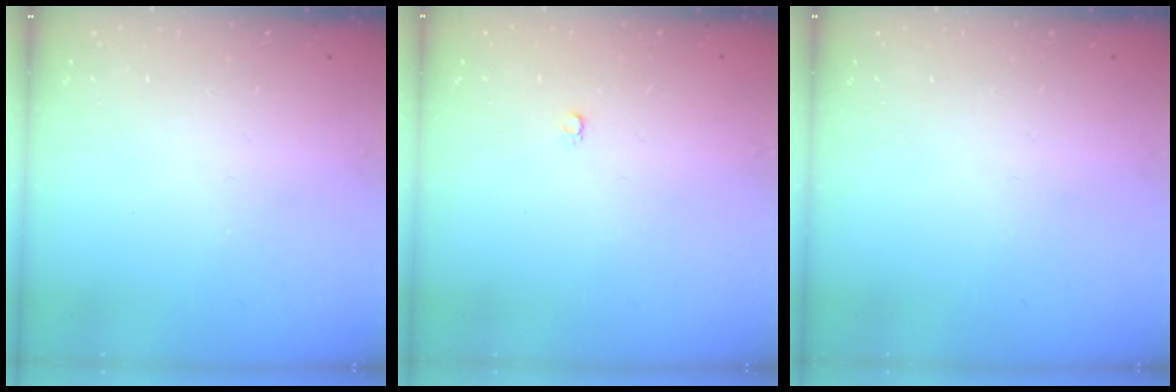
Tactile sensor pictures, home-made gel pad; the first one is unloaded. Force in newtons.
{"total": 2.4, "press": 2.4, "slide": 0.2}
{"total": 0.0}